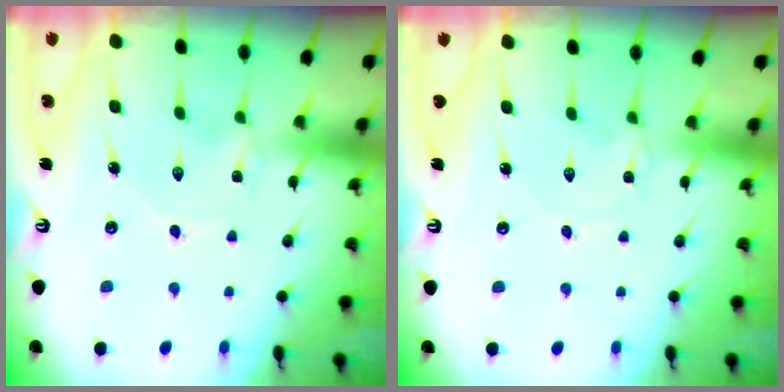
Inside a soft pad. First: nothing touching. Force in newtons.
{"total": 2.1, "press": 2.1, "slide": 0.1}